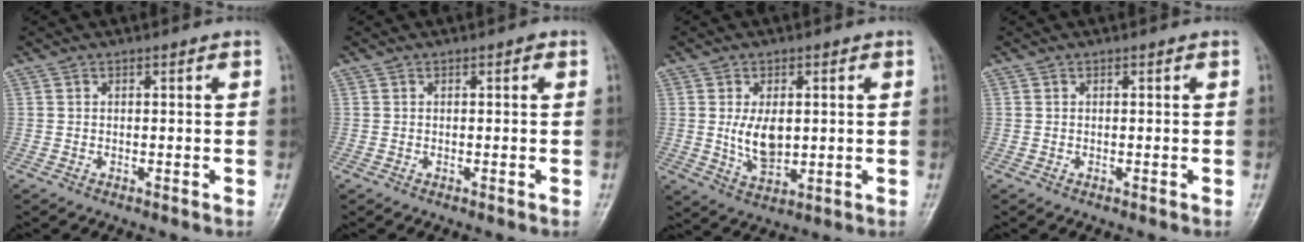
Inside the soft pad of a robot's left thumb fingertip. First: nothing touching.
{"total": 0.5, "force": [0.1, 0.3, 0.4], "torque": [-0.002, 0.002, -0.002]}
{"total": 7.0, "force": [0.6, 4.3, 5.5], "torque": [-0.085, -0.013, 0.019]}
{"total": 0.0}